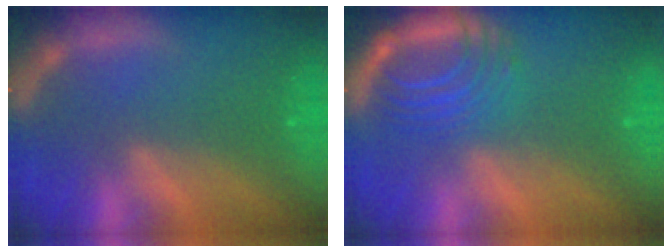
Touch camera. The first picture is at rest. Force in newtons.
{"total": 7.5}